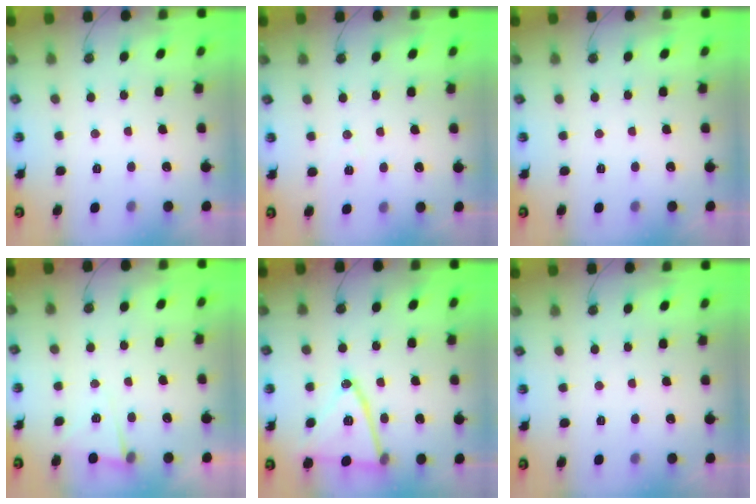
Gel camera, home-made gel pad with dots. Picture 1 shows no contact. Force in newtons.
{"total": 5.8, "press": 3.8, "slide": 4.5}
{"total": 0.0}
{"total": 4.9, "press": 3.3, "slide": 3.5}
{"total": 17.3, "press": 16.9, "slide": 3.6}
{"total": 0.0}